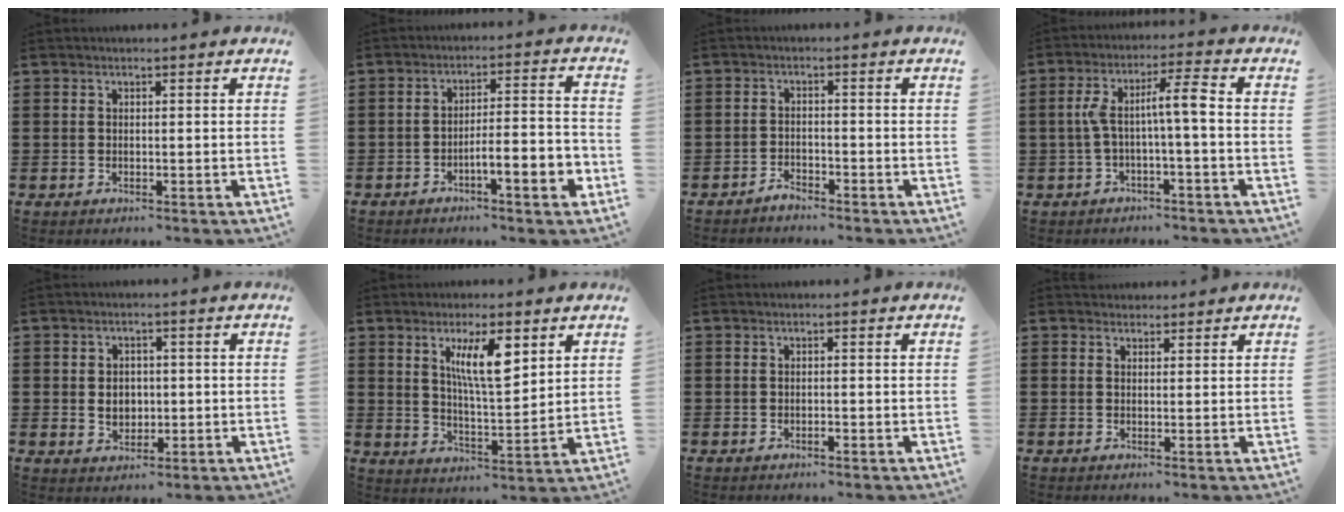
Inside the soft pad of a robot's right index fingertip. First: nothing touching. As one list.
[{"total": 5.6, "force": [-3.1, 0.7, 4.6], "torque": [-0.077, -0.001, -0.056]}, {"total": 1.8, "force": [-1.8, 0.3, 0.1], "torque": [-0.009, 0.002, -0.037]}, {"total": 7.2, "force": [-0.6, 1.2, 7.1], "torque": [-0.138, 0.007, -0.019]}, {"total": 3.5, "force": [-0.1, 2.7, 2.2], "torque": [-0.042, 0.001, -0.004]}, {"total": 8.7, "force": [4.0, 2.6, 7.3], "torque": [-0.143, 0.005, 0.066]}, {"total": 0.6, "force": [-0.3, 0.1, 0.4], "torque": [-0.009, -0.002, -0.006]}, {"total": 1.5, "force": [1.2, 0.8, -0.2], "torque": [0.002, 0.004, 0.025]}]